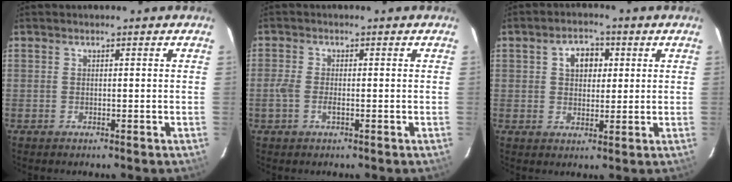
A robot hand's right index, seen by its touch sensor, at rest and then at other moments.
{"total": 3.0, "force": [-0.9, 1.3, 2.5], "torque": [-0.057, -0.002, -0.020]}
{"total": 5.5, "force": [1.7, 3.9, 3.4], "torque": [-0.053, 0.020, 0.029]}